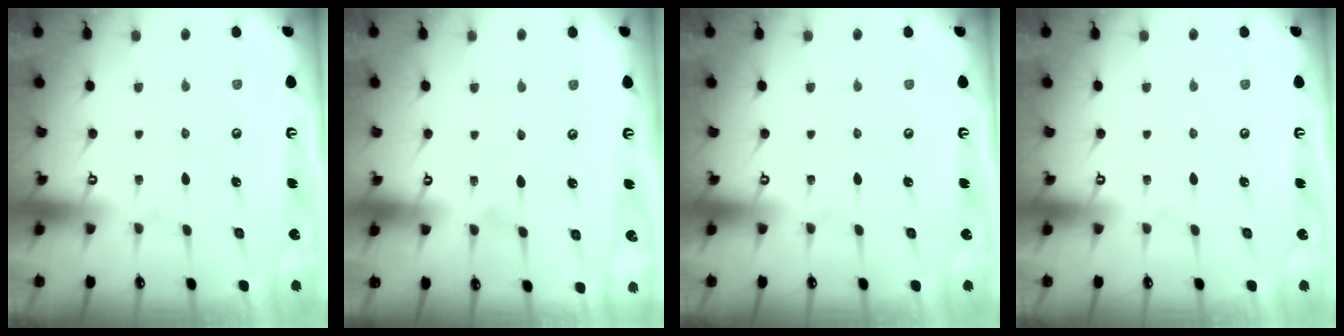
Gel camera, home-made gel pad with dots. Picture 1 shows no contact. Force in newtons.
{"total": 2.7, "press": 2.7, "slide": 0.3}
{"total": 0.0}
{"total": 0.0}